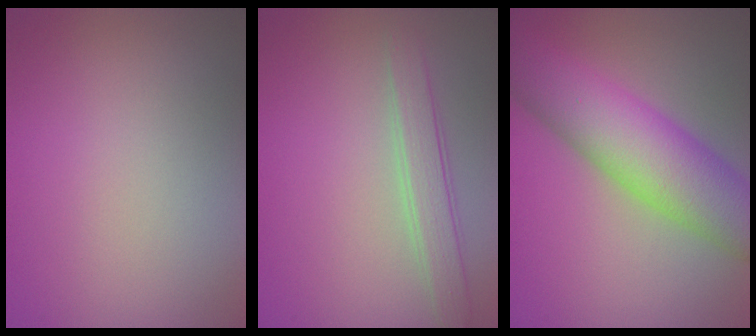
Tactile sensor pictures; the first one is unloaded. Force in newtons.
{"total": 2.5, "press": 2.4, "slide": 0.1}
{"total": 9.6, "press": 9.6, "slide": 0.3}